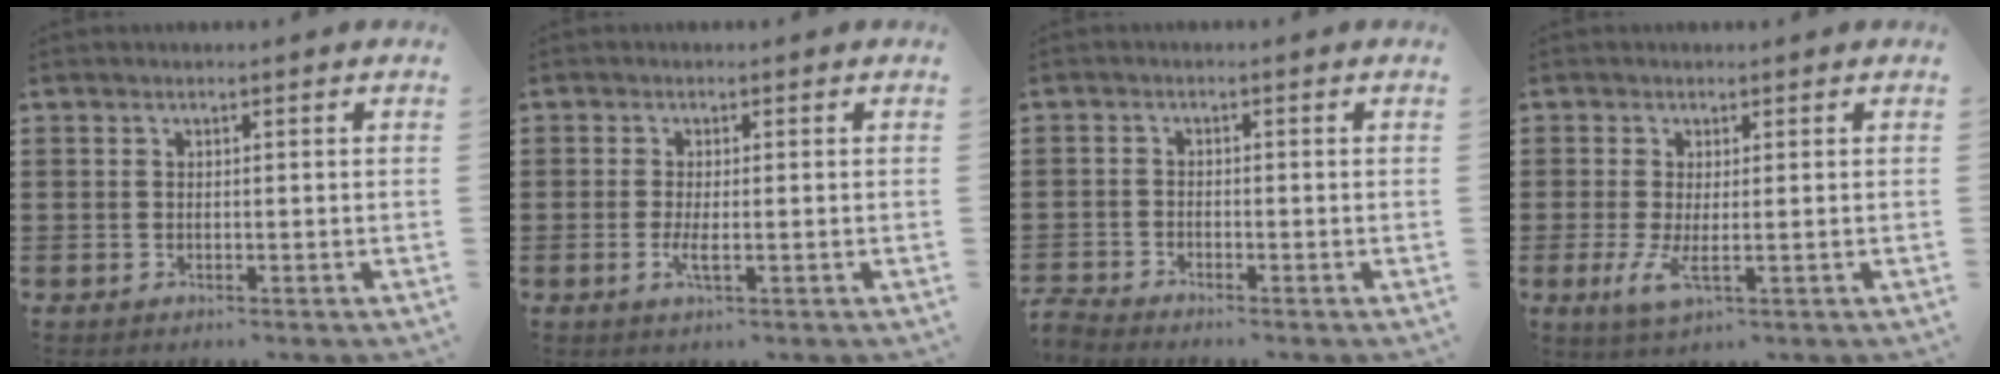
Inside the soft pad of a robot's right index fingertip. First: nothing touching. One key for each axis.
{"total": 2.5, "fx": -0.6, "fy": 0.3, "fz": 2.4, "tx": -0.050, "ty": -0.008, "tz": -0.013}
{"total": 1.9, "fx": -1.9, "fy": 0.0, "fz": 0.0, "tx": -0.003, "ty": 0.001, "tz": -0.041}
{"total": 3.3, "fx": -0.5, "fy": 0.7, "fz": 3.2, "tx": -0.072, "ty": -0.010, "tz": -0.010}